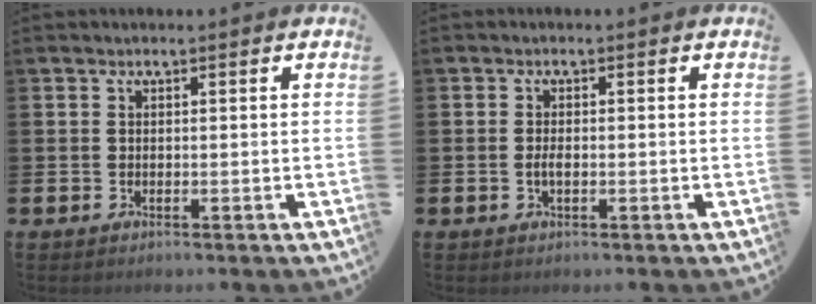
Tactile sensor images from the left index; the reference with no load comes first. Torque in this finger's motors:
{"motor_torque": [0.18, -0.05, 0.02, 0.00]}